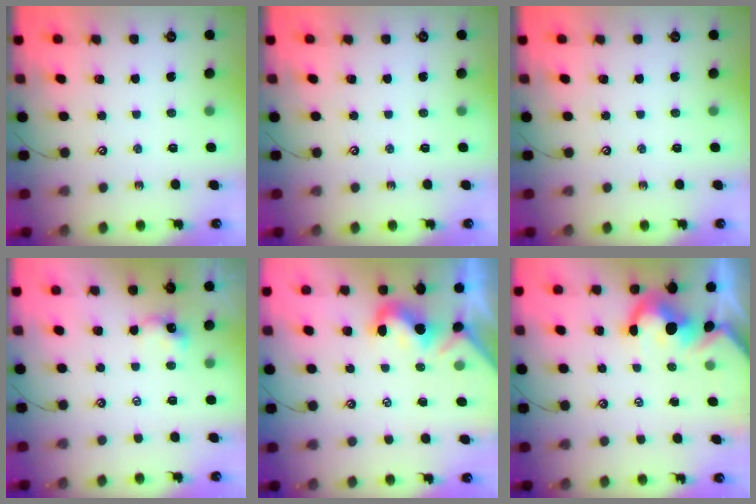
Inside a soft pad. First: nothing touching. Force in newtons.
{"total": 0.0}
{"total": 0.0}
{"total": 2.1, "press": 2.1, "slide": 0.2}
{"total": 0.7, "press": 0.7, "slide": 0.3}
{"total": 4.5, "press": 4.4, "slide": 1.1}